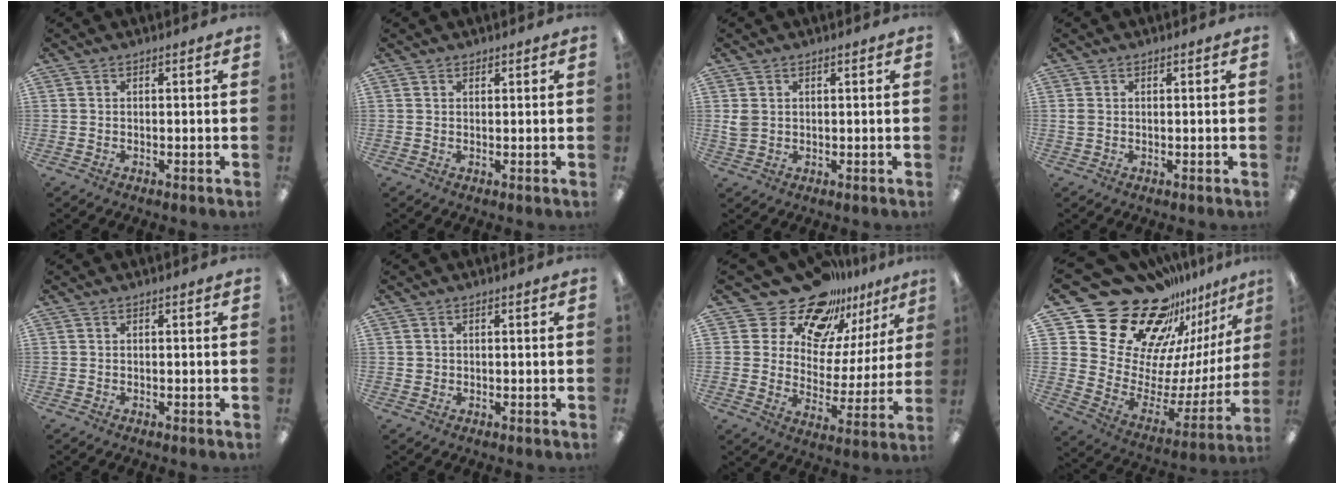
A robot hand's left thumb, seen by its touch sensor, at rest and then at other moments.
{"total": 1.2, "force": [1.0, 0.7, 0.0], "torque": [0.001, 0.001, 0.019]}
{"total": 3.0, "force": [1.0, 2.5, 1.2], "torque": [-0.016, 0.002, 0.017]}
{"total": 1.6, "force": [0.5, 1.3, 0.8], "torque": [-0.017, 0.005, 0.008]}
{"total": 0.0}
{"total": 1.2, "force": [0.4, 1.1, 0.0], "torque": [-0.001, 0.004, 0.007]}
{"total": 18.1, "force": [14.5, 9.4, 5.5], "torque": [-0.109, -0.109, 0.258]}
{"total": 27.9, "force": [20.5, 15.3, 11.1], "torque": [-0.169, -0.176, 0.405]}